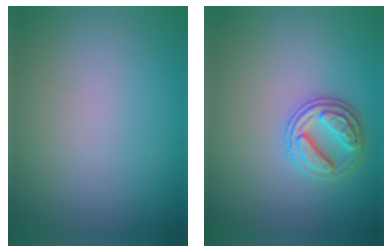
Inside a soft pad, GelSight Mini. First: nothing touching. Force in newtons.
{"total": 2.9, "press": 2.8, "slide": 0.7}